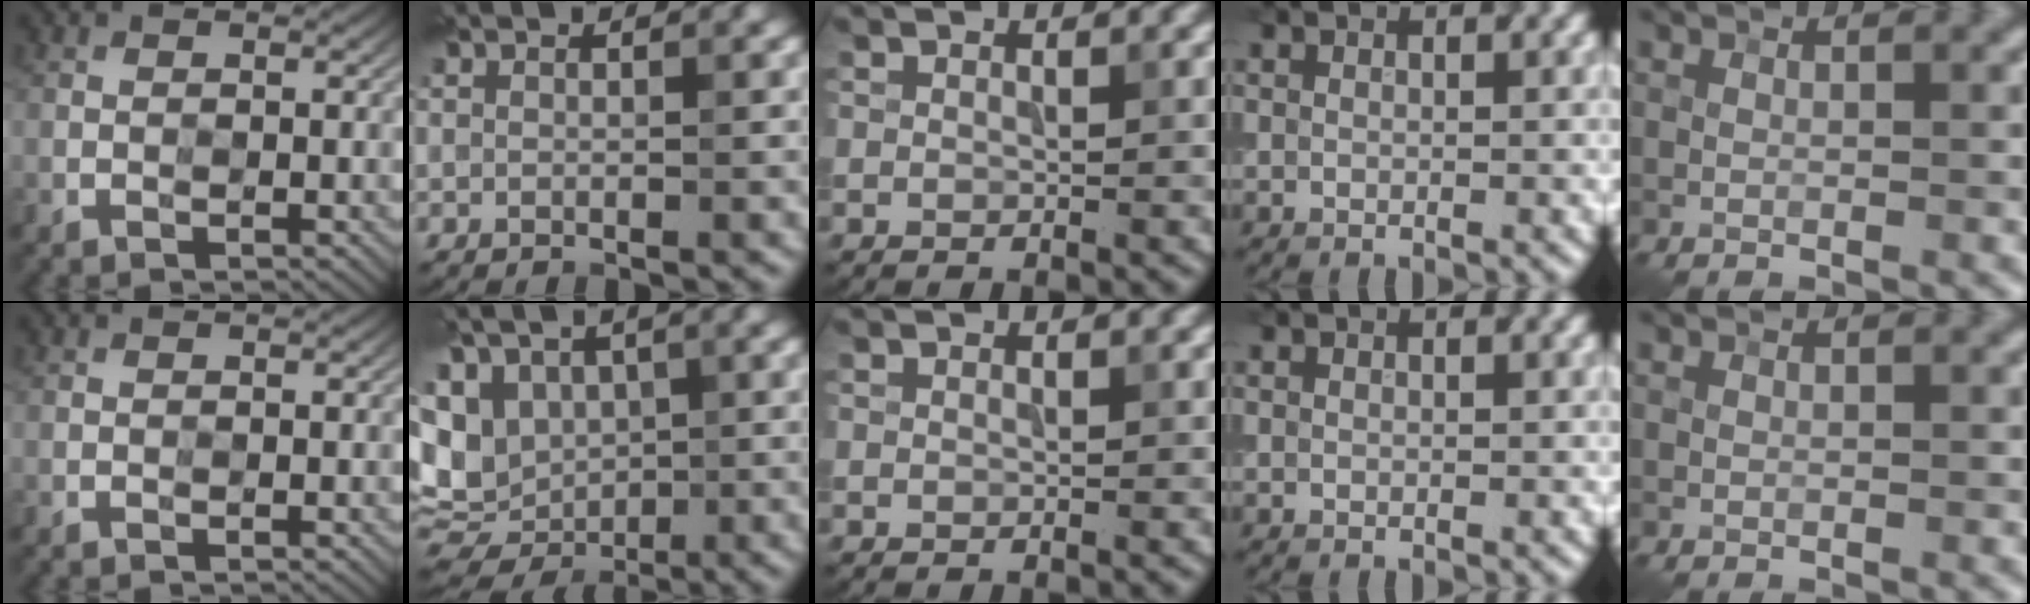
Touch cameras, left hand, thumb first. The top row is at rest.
{"index": {"total": 9.5, "force": [0.7, 7.4, 5.9], "torque": [-0.112, -0.002, 0.025]}}